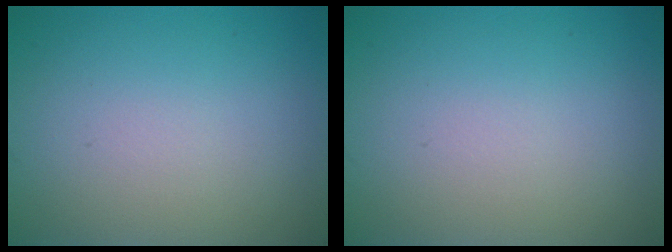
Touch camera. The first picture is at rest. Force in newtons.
{"total": 0.0}